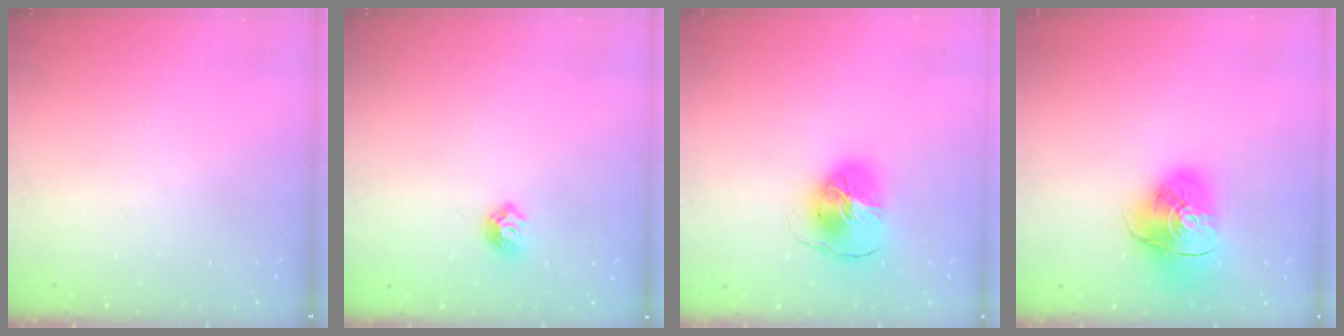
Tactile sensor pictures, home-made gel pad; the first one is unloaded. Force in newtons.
{"total": 6.0, "press": 5.9, "slide": 0.8}
{"total": 10.5, "press": 10.5, "slide": 1.3}
{"total": 16.1, "press": 16.0, "slide": 2.1}